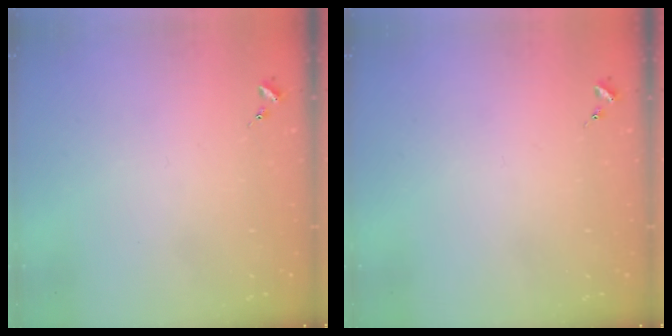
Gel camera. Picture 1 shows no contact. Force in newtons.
{"total": 0.0}